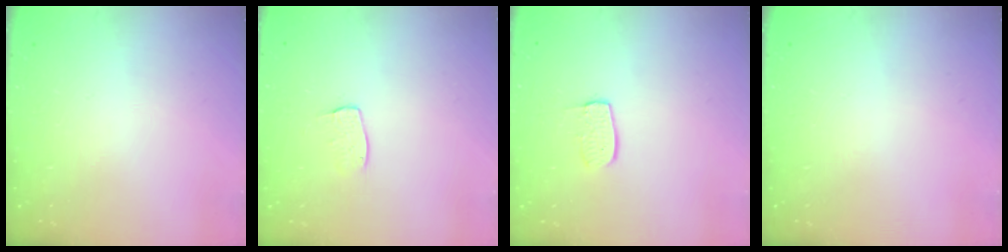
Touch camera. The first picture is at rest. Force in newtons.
{"total": 5.0, "press": 5.0, "slide": 0.3}
{"total": 6.6, "press": 6.5, "slide": 0.4}
{"total": 0.0}